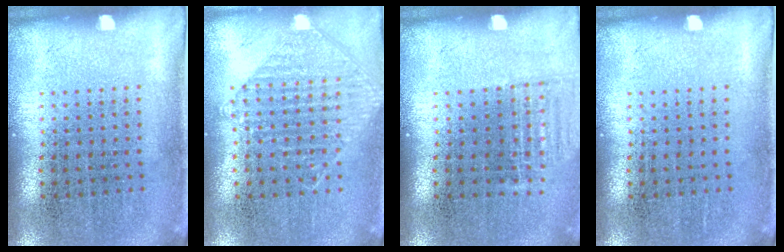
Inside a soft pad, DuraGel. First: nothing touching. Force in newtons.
{"total": 0.9, "press": 0.9, "slide": 0.2}
{"total": 0.9, "press": 0.9, "slide": 0.3}
{"total": 0.0}